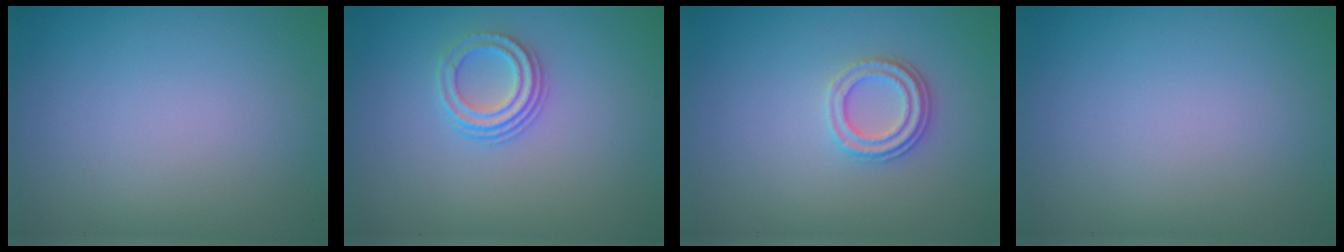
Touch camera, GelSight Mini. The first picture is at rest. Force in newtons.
{"total": 2.5, "press": 2.1, "slide": 1.4}
{"total": 2.3, "press": 2.1, "slide": 1.0}
{"total": 0.0}